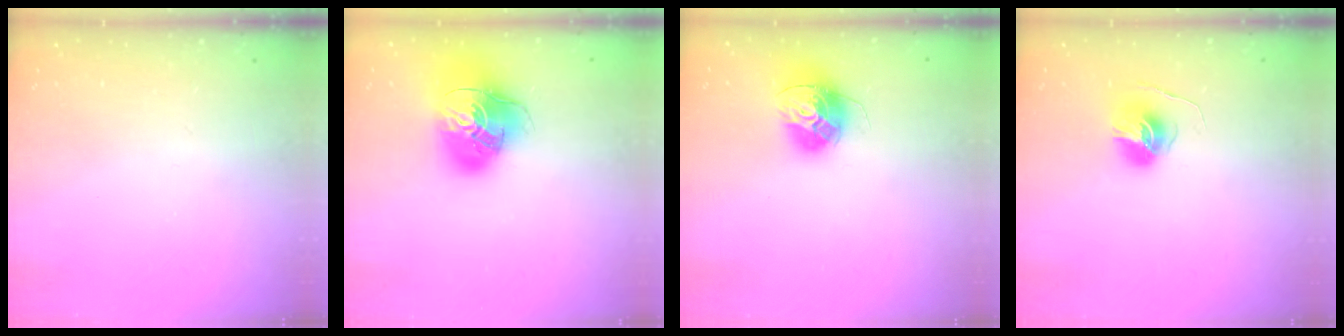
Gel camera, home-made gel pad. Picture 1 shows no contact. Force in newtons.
{"total": 19.6, "press": 19.4, "slide": 2.7}
{"total": 15.0, "press": 14.9, "slide": 1.3}
{"total": 6.7, "press": 6.7, "slide": 0.4}